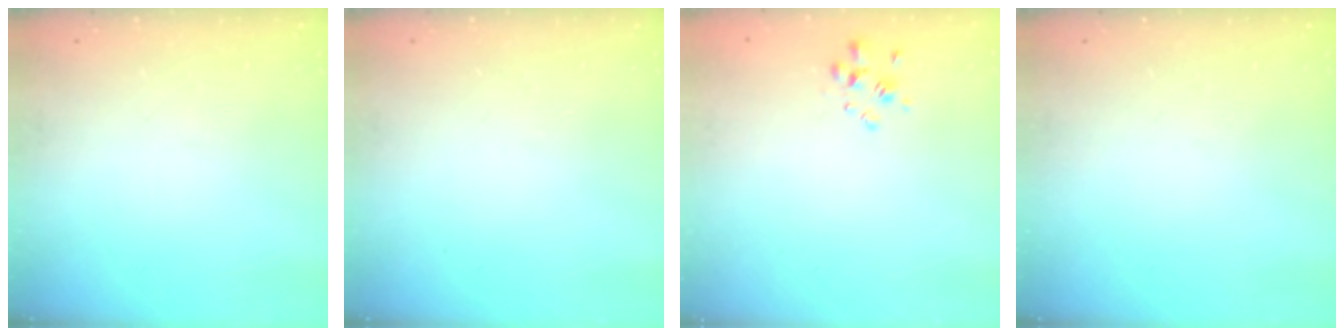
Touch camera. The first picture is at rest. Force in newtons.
{"total": 0.0}
{"total": 2.4, "press": 2.2, "slide": 0.9}
{"total": 0.0}